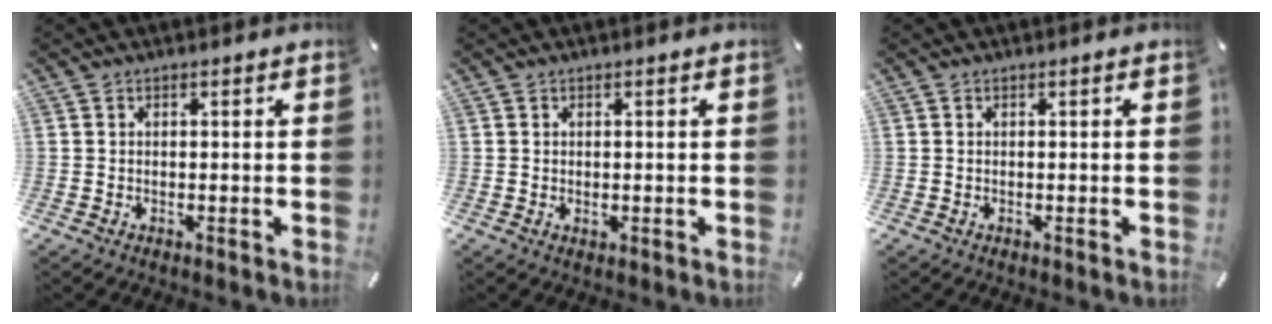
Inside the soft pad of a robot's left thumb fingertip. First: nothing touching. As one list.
[{"total": 0.5, "force": [0.2, 0.4, 0.3], "torque": [-0.005, 0.001, 0.003]}, {"total": 0.0}]